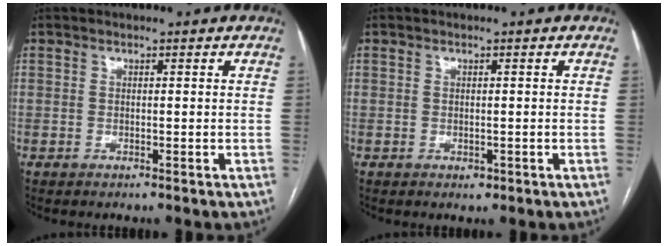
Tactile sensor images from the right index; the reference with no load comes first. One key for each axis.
{"total": 0.8, "fx": -0.3, "fy": 0.6, "fz": 0.4, "tx": -0.005, "ty": -0.001, "tz": -0.001}